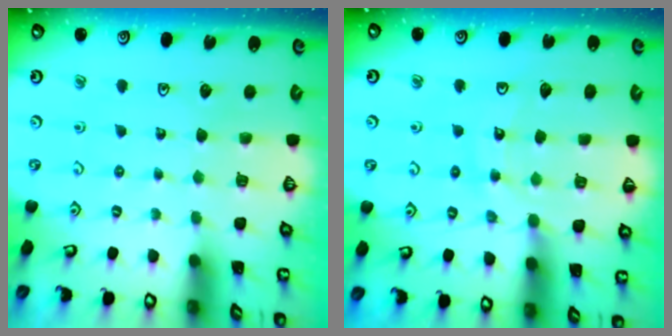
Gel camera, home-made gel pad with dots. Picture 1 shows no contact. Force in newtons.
{"total": 12.0, "press": 11.9, "slide": 1.5}